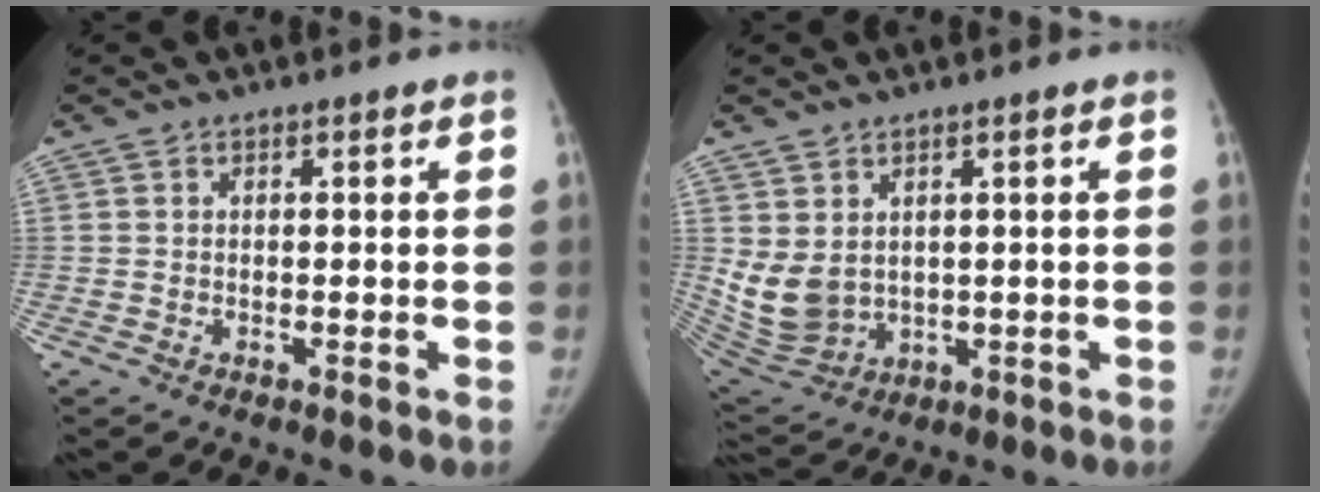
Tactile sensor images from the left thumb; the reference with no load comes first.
{"total": 8.6, "force": [1.7, 6.5, 5.4], "torque": [-0.099, -0.016, 0.059]}